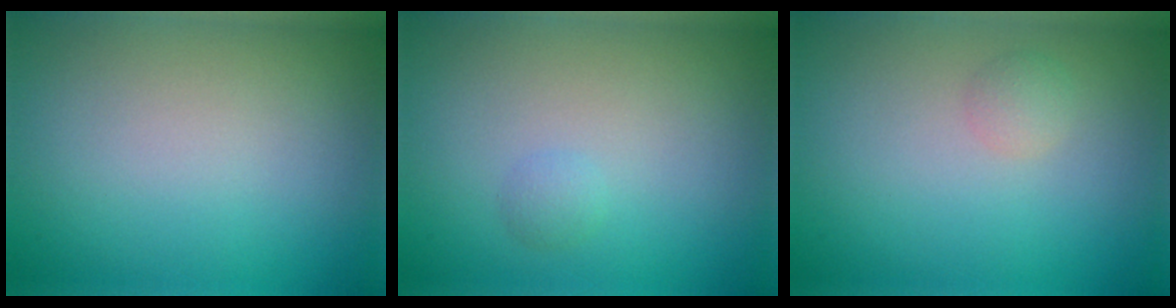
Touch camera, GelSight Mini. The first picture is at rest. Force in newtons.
{"total": 0.8, "press": 0.8, "slide": 0.0}
{"total": 1.1, "press": 1.1, "slide": 0.1}